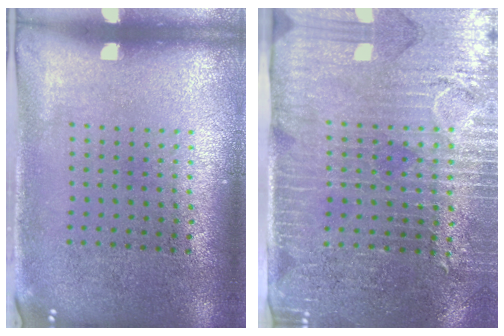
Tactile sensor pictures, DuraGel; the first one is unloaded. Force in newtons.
{"total": 3.6, "press": 3.3, "slide": 1.6}